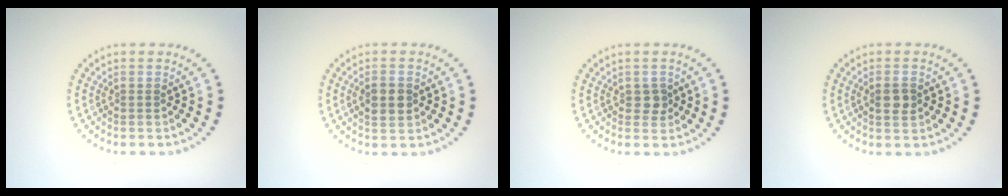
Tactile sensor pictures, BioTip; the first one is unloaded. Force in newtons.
{"total": 2.2, "press": 2.2, "slide": 0.2}
{"total": 1.2, "press": 1.2, "slide": 0.3}
{"total": 1.8, "press": 1.8, "slide": 0.4}